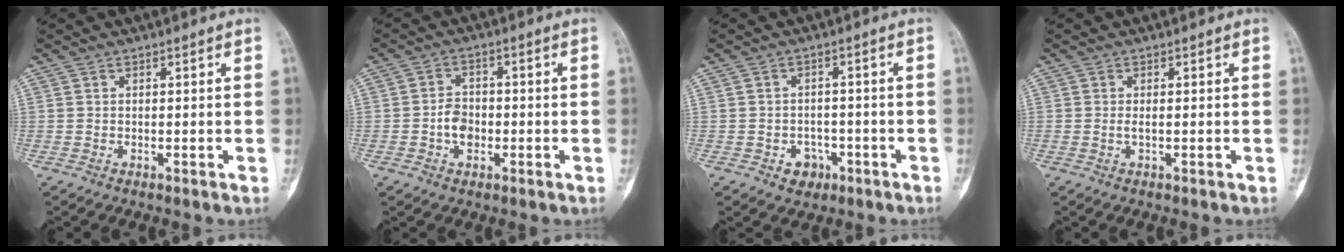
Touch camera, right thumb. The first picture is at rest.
{"total": 4.5, "force": [-1.1, 3.3, 2.8], "torque": [-0.030, 0.012, -0.024]}
{"total": 3.8, "force": [-1.8, 3.1, 1.4], "torque": [0.006, 0.015, -0.020]}
{"total": 0.9, "force": [-0.1, 0.2, 0.9], "torque": [-0.024, -0.003, 0.000]}